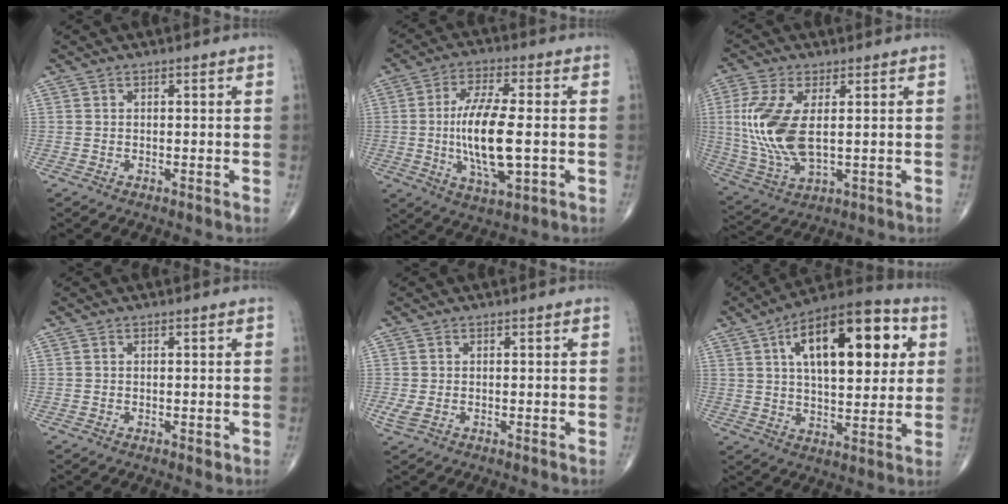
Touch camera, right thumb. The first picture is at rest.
{"total": 13.9, "force": [-1.0, 4.6, 13.0], "torque": [-0.247, -0.004, -0.015]}
{"total": 13.5, "force": [1.4, 6.3, 11.8], "torque": [-0.271, -0.011, 0.037]}
{"total": 0.8, "force": [-0.2, 0.4, 0.6], "torque": [-0.003, -0.001, -0.001]}
{"total": 1.7, "force": [-0.2, 0.9, 1.5], "torque": [-0.045, 0.000, 0.000]}
{"total": 21.8, "force": [6.5, 10.0, 18.3], "torque": [-0.250, 0.004, 0.091]}